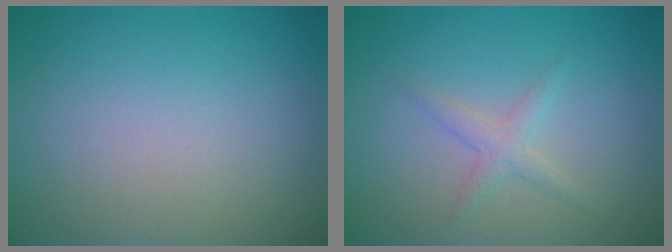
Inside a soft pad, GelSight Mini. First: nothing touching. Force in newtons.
{"total": 1.5, "press": 1.5, "slide": 0.1}